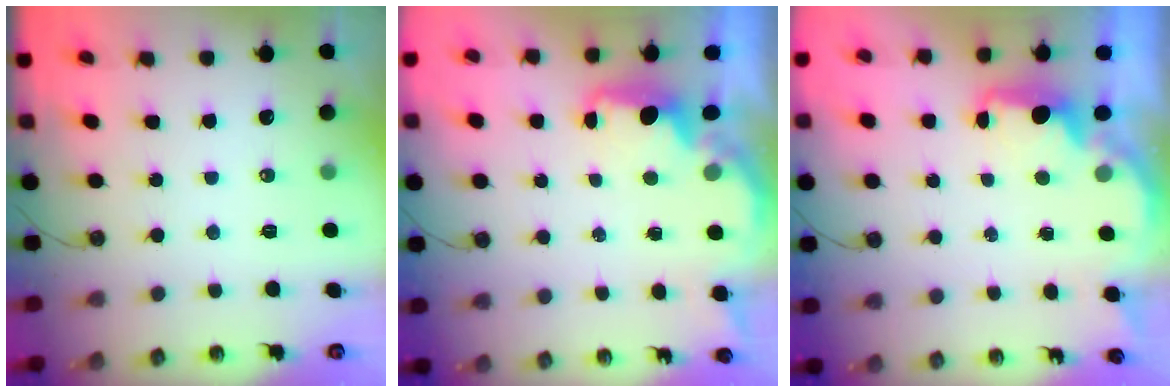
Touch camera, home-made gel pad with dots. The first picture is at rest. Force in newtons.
{"total": 2.2, "press": 2.0, "slide": 0.8}
{"total": 2.2, "press": 2.1, "slide": 0.8}